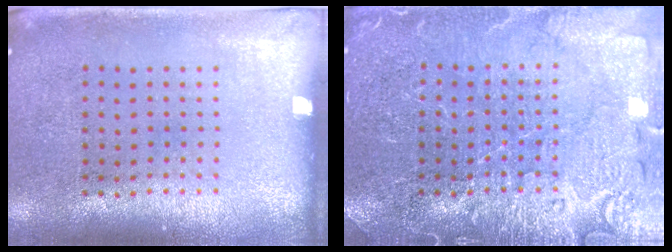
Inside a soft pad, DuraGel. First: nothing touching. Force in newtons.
{"total": 5.6, "press": 5.6, "slide": 0.8}